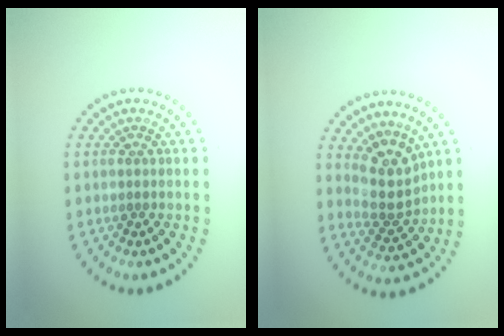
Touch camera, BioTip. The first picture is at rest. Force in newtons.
{"total": 3.3, "press": 2.7, "slide": 1.8}